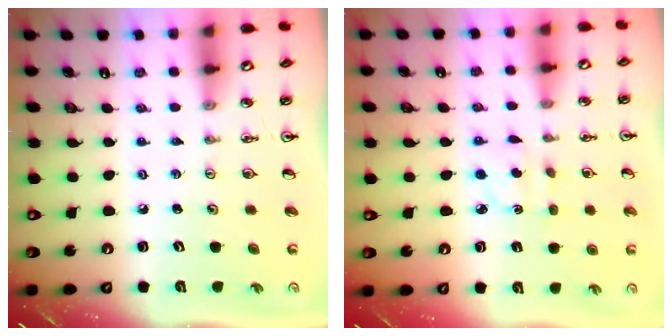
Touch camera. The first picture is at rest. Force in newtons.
{"total": 2.4, "press": 2.2, "slide": 0.8}